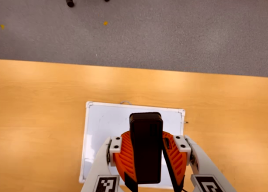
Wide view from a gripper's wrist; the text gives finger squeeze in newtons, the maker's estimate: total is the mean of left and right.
{"total": 10.2, "left": 10.2, "right": 10.2}